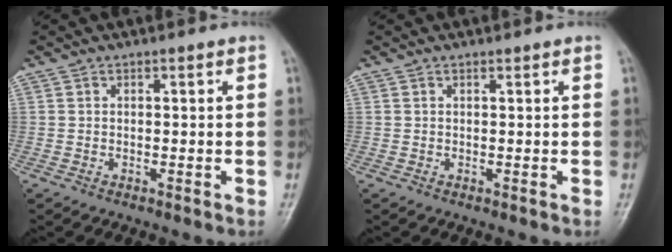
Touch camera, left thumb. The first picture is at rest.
{"total": 0.0}